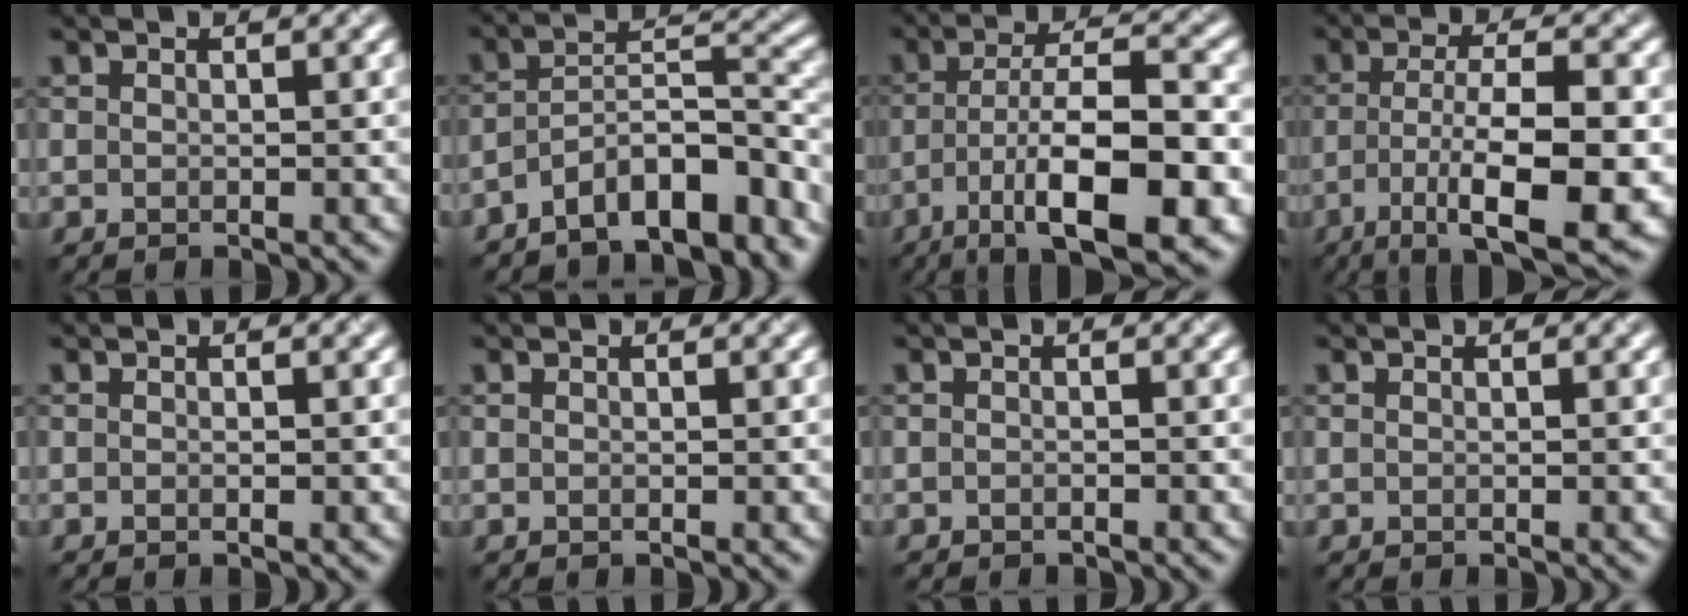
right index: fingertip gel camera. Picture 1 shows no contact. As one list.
[{"total": 9.1, "force": [-6.5, 3.1, 5.6], "torque": [-0.076, 0.009, -0.115]}, {"total": 11.9, "force": [-5.4, 3.2, 10.0], "torque": [-0.171, 0.001, -0.087]}, {"total": 10.4, "force": [-4.0, 2.6, 9.2], "torque": [-0.158, -0.006, -0.064]}, {"total": 0.0}, {"total": 0.0}, {"total": 0.6, "force": [-0.5, -0.1, -0.2], "torque": [0.001, -0.002, -0.008]}, {"total": 0.0}]